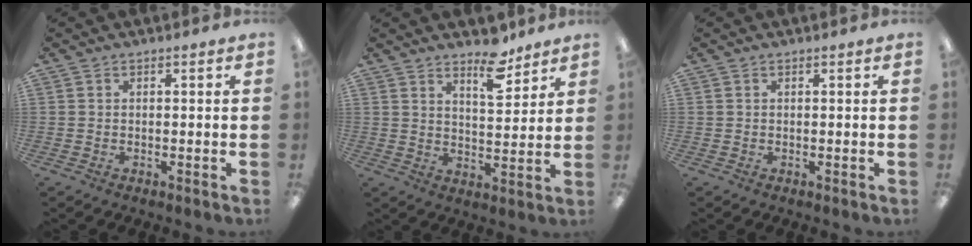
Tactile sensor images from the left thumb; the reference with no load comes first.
{"total": 8.7, "force": [6.6, 3.3, 4.7], "torque": [-0.045, -0.047, 0.107]}
{"total": 0.0}